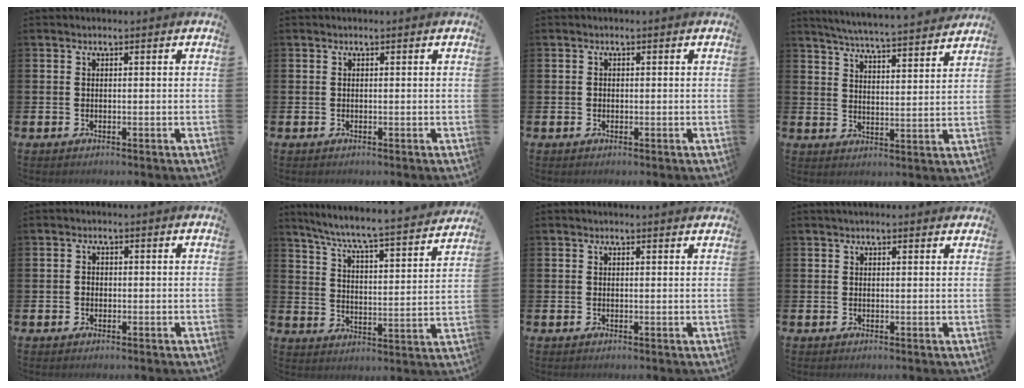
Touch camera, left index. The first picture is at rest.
{"total": 0.0}
{"total": 0.5, "force": [0.0, 0.5, 0.1], "torque": [0.001, 0.003, -0.003]}
{"total": 5.9, "force": [5.8, -0.3, 1.1], "torque": [-0.032, -0.049, 0.098]}
{"total": 1.0, "force": [-0.2, 0.9, 0.4], "torque": [0.004, 0.001, -0.008]}
{"total": 6.8, "force": [6.3, 0.0, 2.4], "torque": [-0.078, -0.055, 0.104]}
{"total": 0.7, "force": [0.7, -0.1, 0.1], "torque": [0.012, -0.006, 0.009]}
{"total": 1.2, "force": [1.1, 0.3, 0.4], "torque": [0.000, 0.001, 0.018]}